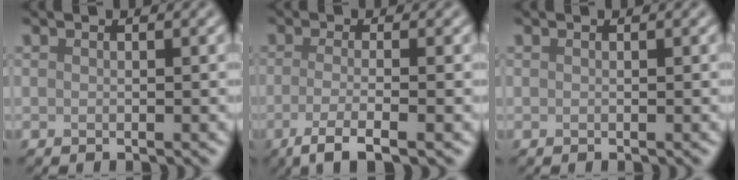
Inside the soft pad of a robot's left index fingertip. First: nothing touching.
{"total": 4.1, "force": [-1.8, 1.0, 3.6], "torque": [-0.059, -0.008, -0.045]}
{"total": 0.0}